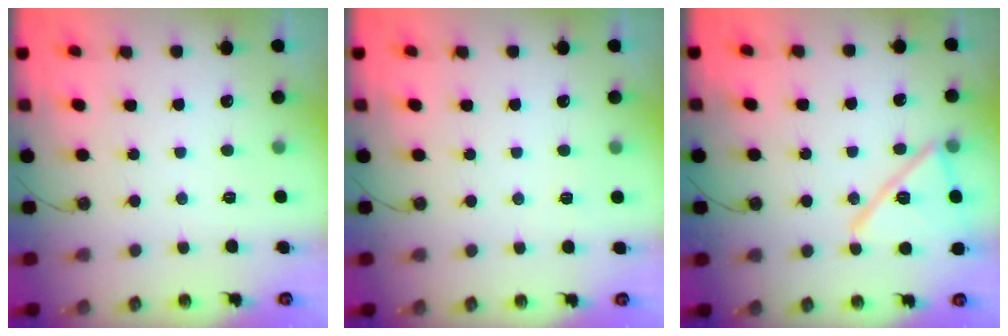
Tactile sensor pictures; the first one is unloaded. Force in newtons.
{"total": 1.9, "press": 1.6, "slide": 1.0}
{"total": 16.1, "press": 16.1, "slide": 1.1}